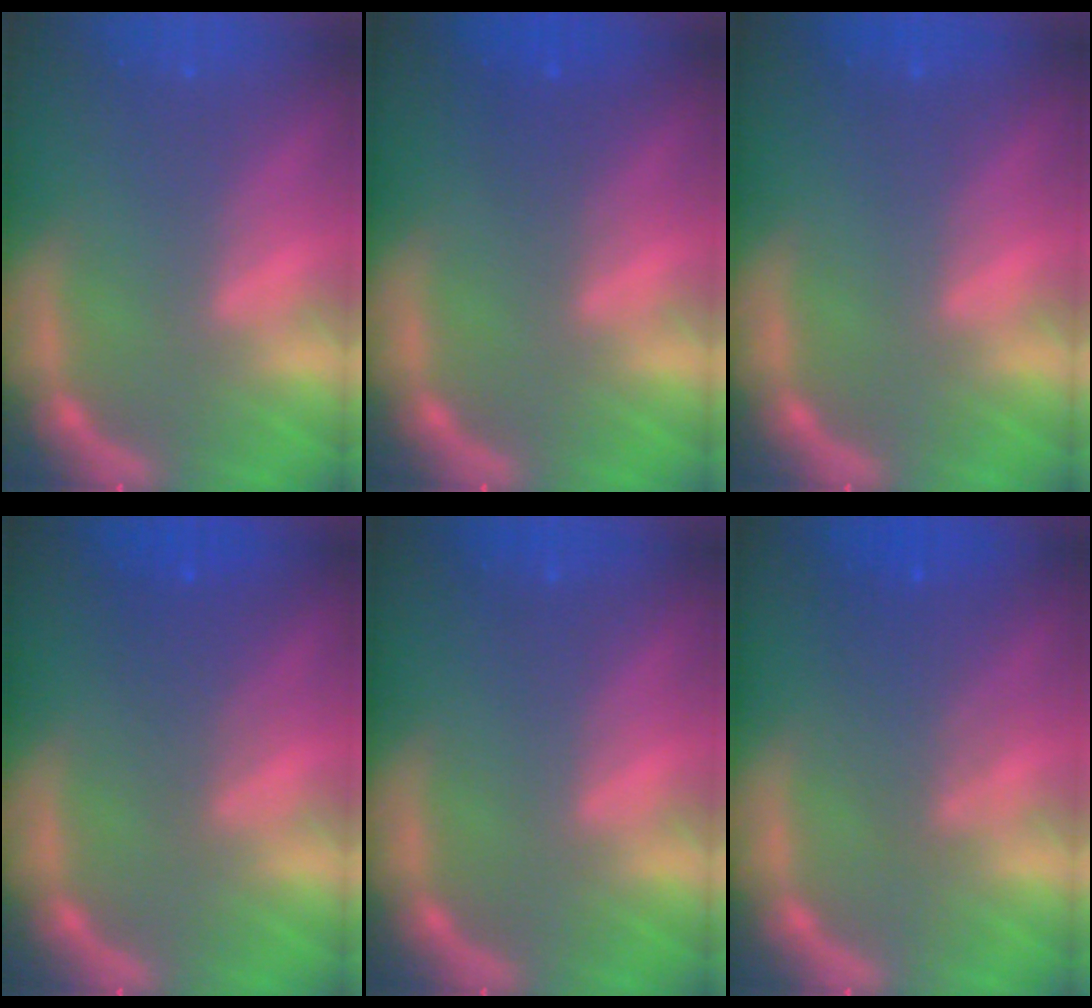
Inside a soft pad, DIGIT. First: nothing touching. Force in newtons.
{"total": 1.5}
{"total": 0.0}
{"total": 2.5}
{"total": 0.0}
{"total": 3.5}